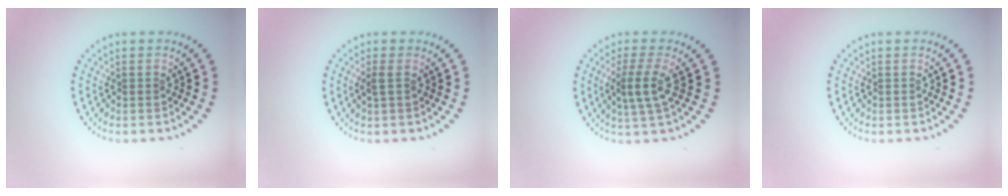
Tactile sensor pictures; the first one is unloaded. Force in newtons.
{"total": 1.0, "press": 0.9, "slide": 0.4}
{"total": 2.9, "press": 2.5, "slide": 1.3}
{"total": 0.0}